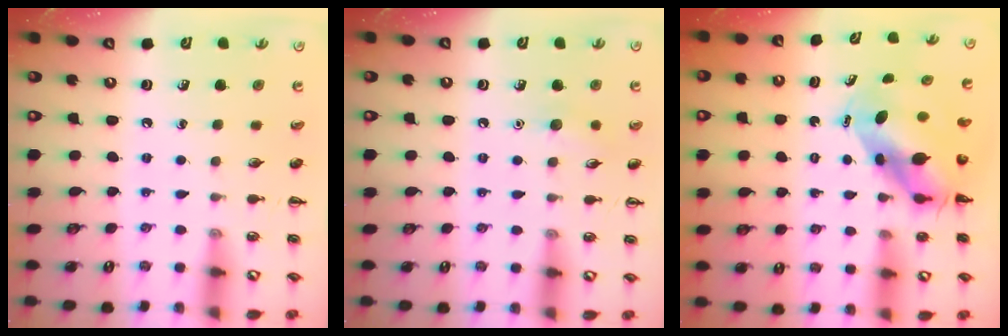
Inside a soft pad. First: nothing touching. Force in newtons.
{"total": 6.3, "press": 6.1, "slide": 1.6}
{"total": 6.4, "press": 6.2, "slide": 1.8}